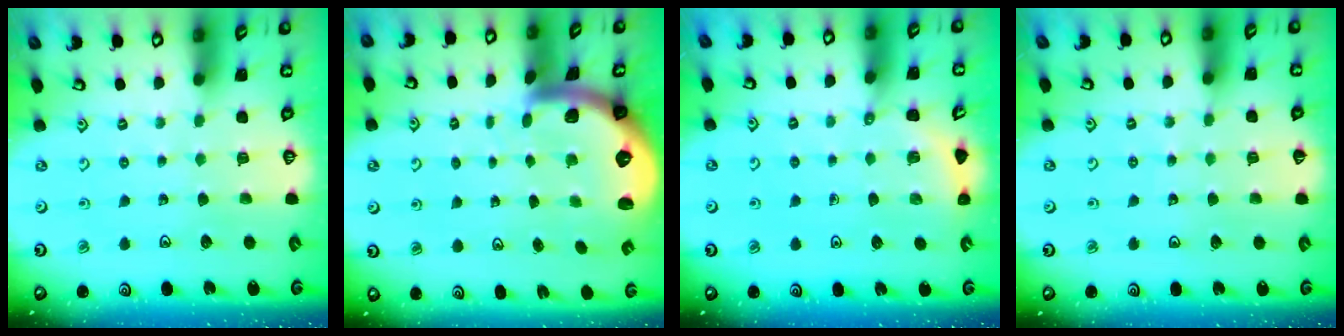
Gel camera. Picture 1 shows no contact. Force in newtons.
{"total": 2.8, "press": 2.7, "slide": 0.6}
{"total": 2.6, "press": 2.6, "slide": 0.2}
{"total": 2.9, "press": 2.9, "slide": 0.3}